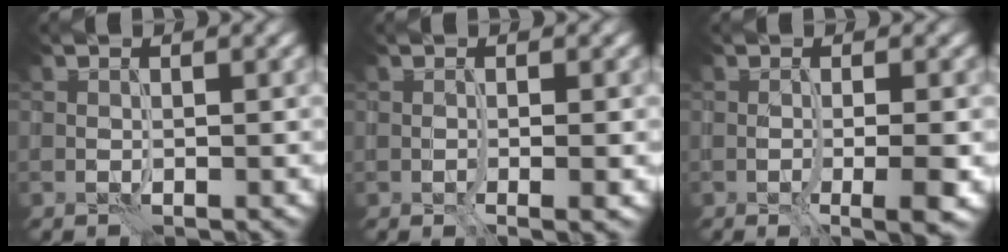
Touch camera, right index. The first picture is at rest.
{"total": 1.4, "force": [-0.3, 0.1, 1.4], "torque": [-0.018, -0.001, -0.004]}
{"total": 3.4, "force": [-0.9, 0.5, 3.2], "torque": [-0.045, -0.005, -0.011]}